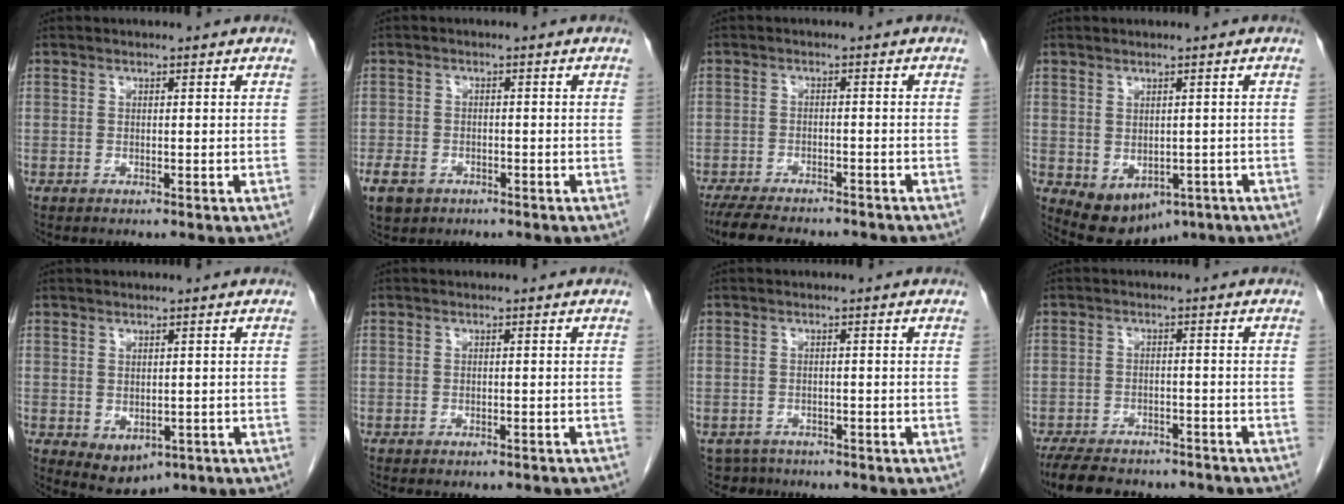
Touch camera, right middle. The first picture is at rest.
{"total": 6.8, "force": [-4.0, 4.8, 2.7], "torque": [-0.068, -0.003, -0.059]}
{"total": 12.0, "force": [-10.4, 2.7, 5.2], "torque": [-0.091, -0.014, -0.149]}
{"total": 7.9, "force": [-3.7, 5.1, 4.8], "torque": [-0.065, -0.005, -0.045]}
{"total": 5.0, "force": [-1.9, 3.3, 3.2], "torque": [-0.044, -0.008, -0.015]}
{"total": 6.3, "force": [-5.6, 1.8, 2.2], "torque": [-0.027, -0.004, -0.060]}
{"total": 3.7, "force": [-3.1, 2.0, -0.4], "torque": [0.005, -0.002, -0.052]}
{"total": 14.1, "force": [-12.1, 4.8, 5.6], "torque": [-0.122, -0.005, -0.166]}